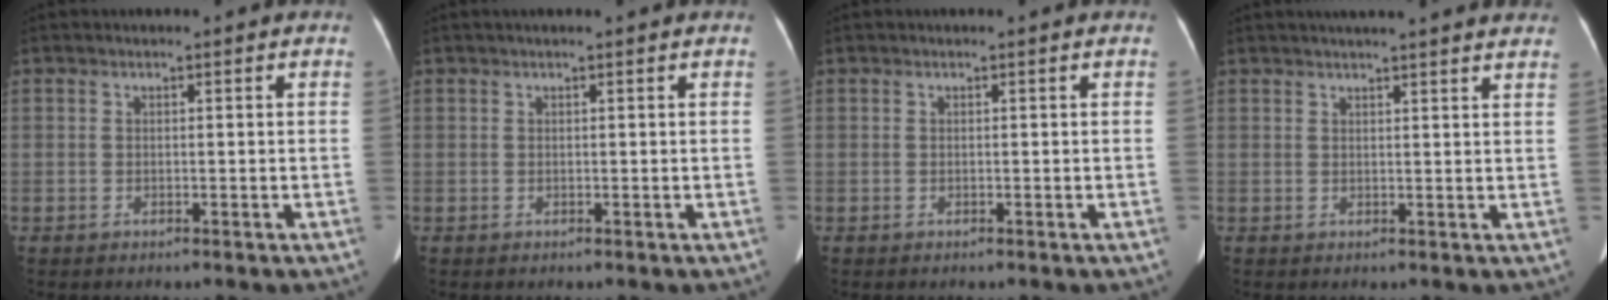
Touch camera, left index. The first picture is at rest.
{"total": 1.4, "force": [1.2, -0.1, 0.8], "torque": [-0.010, 0.021, 0.018]}
{"total": 0.0}
{"total": 14.3, "force": [12.8, 1.2, 6.1], "torque": [-0.084, 0.026, 0.151]}